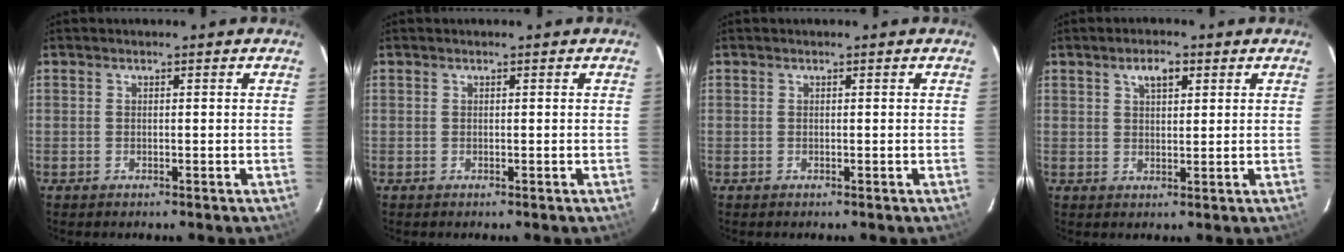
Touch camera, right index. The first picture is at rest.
{"total": 0.0}
{"total": 0.0}
{"total": 3.9, "force": [2.0, 1.9, 2.8], "torque": [-0.046, 0.013, 0.035]}